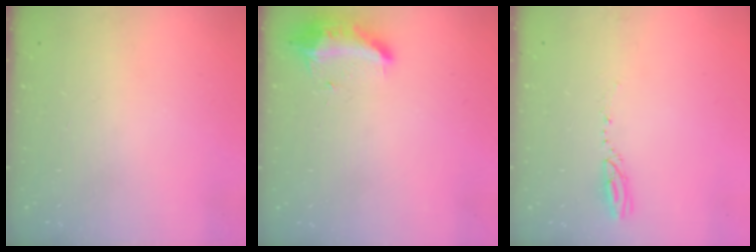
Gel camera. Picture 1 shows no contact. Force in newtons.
{"total": 9.1, "press": 9.1, "slide": 0.1}
{"total": 3.4, "press": 3.2, "slide": 1.2}